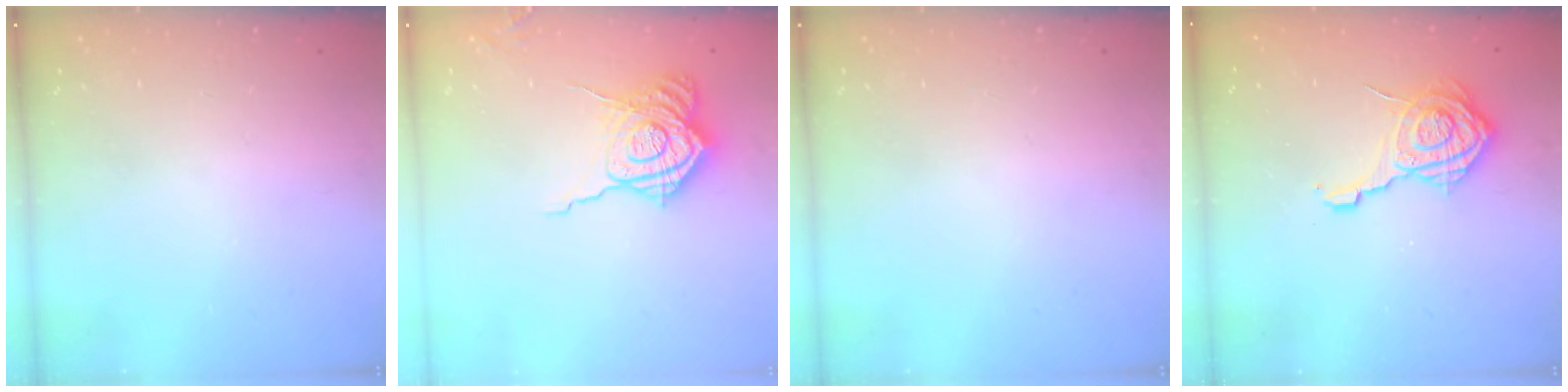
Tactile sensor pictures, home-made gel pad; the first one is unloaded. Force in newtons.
{"total": 17.9, "press": 17.9, "slide": 0.8}
{"total": 0.0}
{"total": 13.9, "press": 13.8, "slide": 0.7}